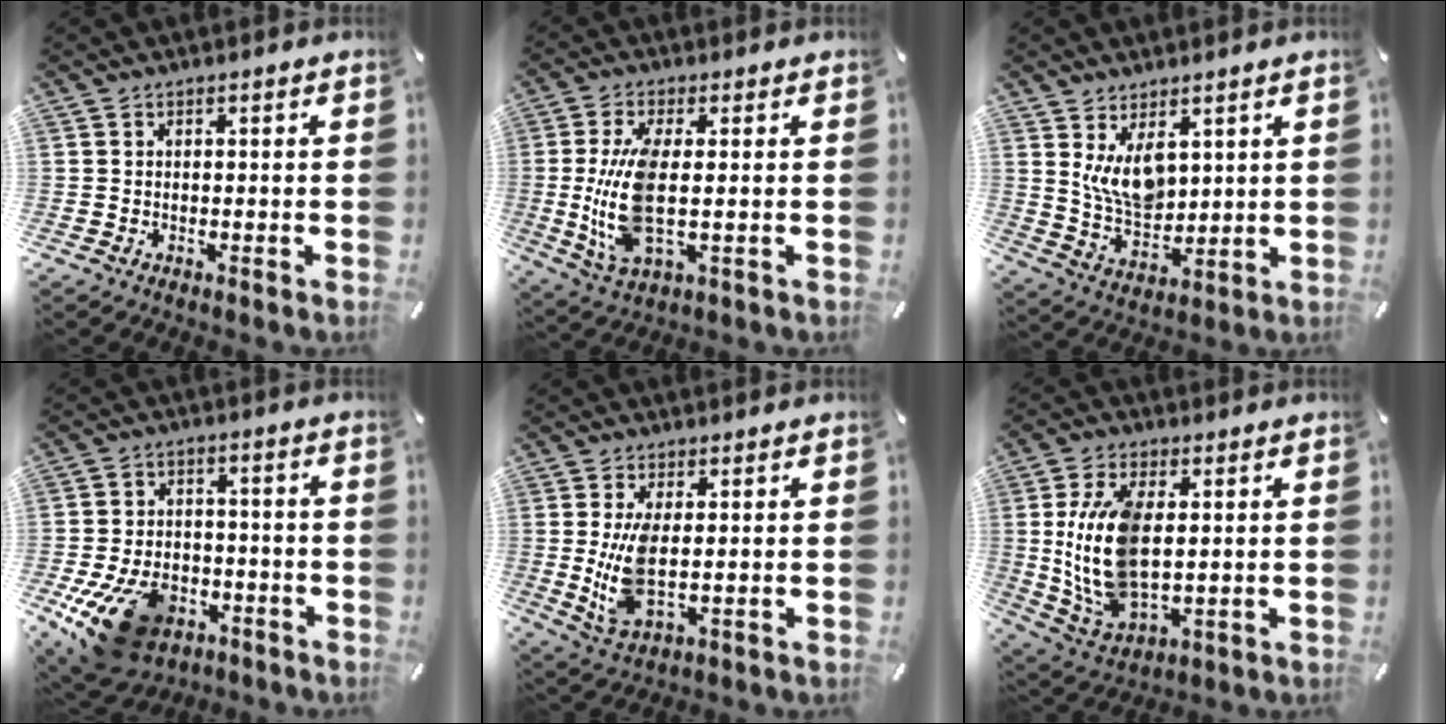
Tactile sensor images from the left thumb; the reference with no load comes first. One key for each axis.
{"total": 12.9, "fx": 0.4, "fy": 4.5, "fz": 12.1, "tx": -0.268, "ty": -0.026, "tz": 0.004}
{"total": 8.9, "fx": 3.9, "fy": 5.5, "fz": 5.8, "tx": -0.127, "ty": -0.021, "tz": 0.071}
{"total": 15.5, "fx": -7.8, "fy": 9.6, "fz": 9.3, "tx": -0.171, "ty": 0.046, "tz": -0.127}
{"total": 9.5, "fx": 0.8, "fy": 3.7, "fz": 8.7, "tx": -0.185, "ty": -0.022, "tz": 0.014}
{"total": 15.3, "fx": 1.8, "fy": 8.6, "fz": 12.6, "tx": -0.300, "ty": -0.013, "tz": 0.031}